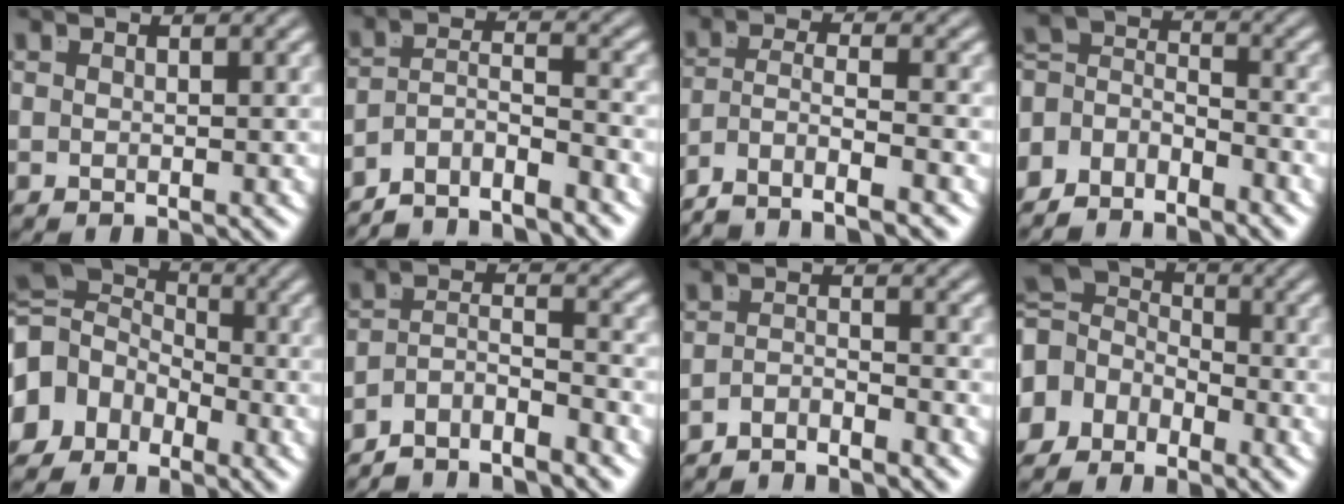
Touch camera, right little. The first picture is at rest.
{"total": 5.8, "force": [-4.2, 3.4, 2.2], "torque": [-0.042, -0.018, -0.077]}
{"total": 7.2, "force": [-5.1, 3.8, 3.5], "torque": [-0.080, -0.033, -0.077]}
{"total": 6.8, "force": [-0.9, 5.8, 3.5], "torque": [-0.068, -0.015, -0.027]}
{"total": 10.7, "force": [-0.9, 9.3, 5.1], "torque": [-0.129, -0.028, -0.018]}
{"total": 5.3, "force": [-3.9, 3.0, 2.1], "torque": [-0.035, -0.015, -0.073]}
{"total": 2.9, "force": [-2.9, -0.1, 0.5], "torque": [0.000, -0.011, -0.048]}
{"total": 9.7, "force": [0.3, 8.3, 4.9], "torque": [-0.116, -0.017, -0.001]}